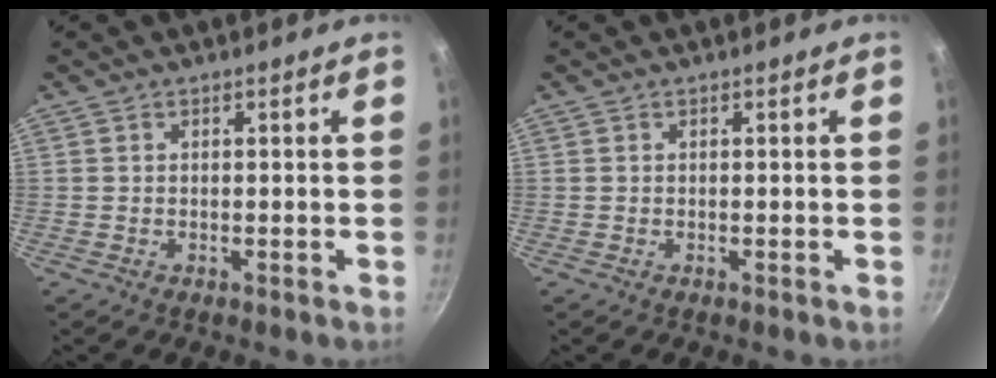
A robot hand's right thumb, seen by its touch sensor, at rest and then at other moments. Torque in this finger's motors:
{"motor_torque": [0.00, 0.00, -0.13, -0.13, 0.00]}